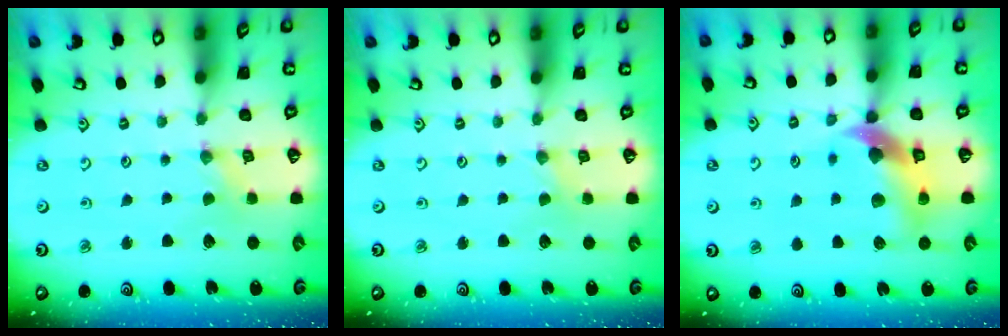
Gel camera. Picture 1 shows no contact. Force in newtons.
{"total": 0.0}
{"total": 11.1, "press": 11.0, "slide": 1.6}